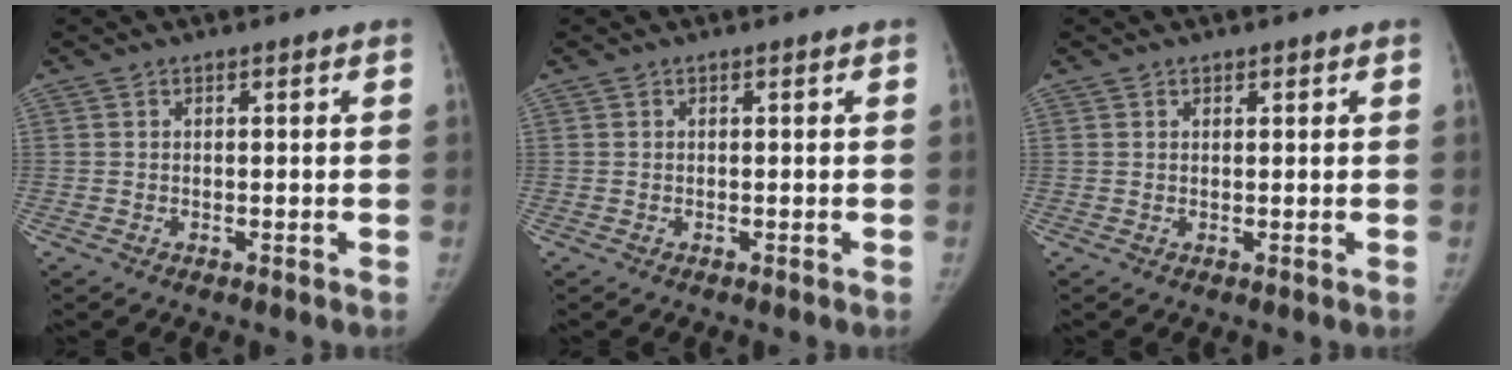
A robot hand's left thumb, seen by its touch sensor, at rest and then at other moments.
{"total": 0.0}
{"total": 0.6, "force": [0.5, 0.4, 0.1], "torque": [0.005, -0.003, 0.005]}